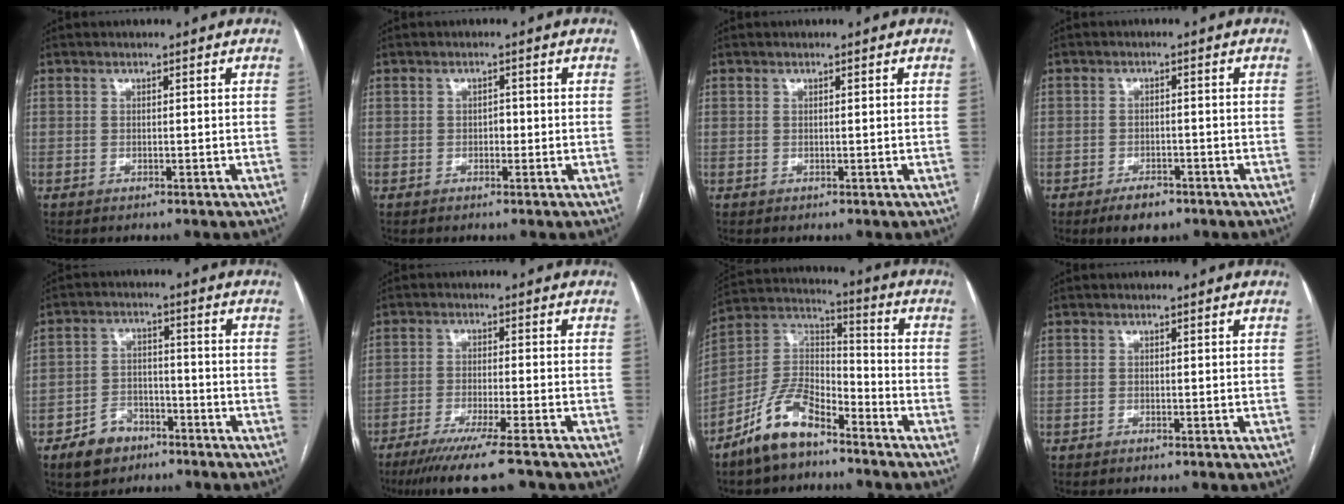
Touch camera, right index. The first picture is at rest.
{"total": 1.1, "force": [-0.3, 0.6, 0.8], "torque": [-0.008, 0.003, -0.006]}
{"total": 0.0}
{"total": 3.8, "force": [-2.7, 1.9, 2.0], "torque": [-0.033, 0.000, -0.037]}
{"total": 6.4, "force": [-4.3, 3.9, 2.6], "torque": [-0.054, 0.010, -0.071]}
{"total": 11.4, "force": [-8.9, -0.1, 7.1], "torque": [-0.107, -0.029, -0.140]}
{"total": 11.6, "force": [-8.3, 4.6, 6.7], "torque": [-0.138, 0.020, -0.161]}
{"total": 0.0}